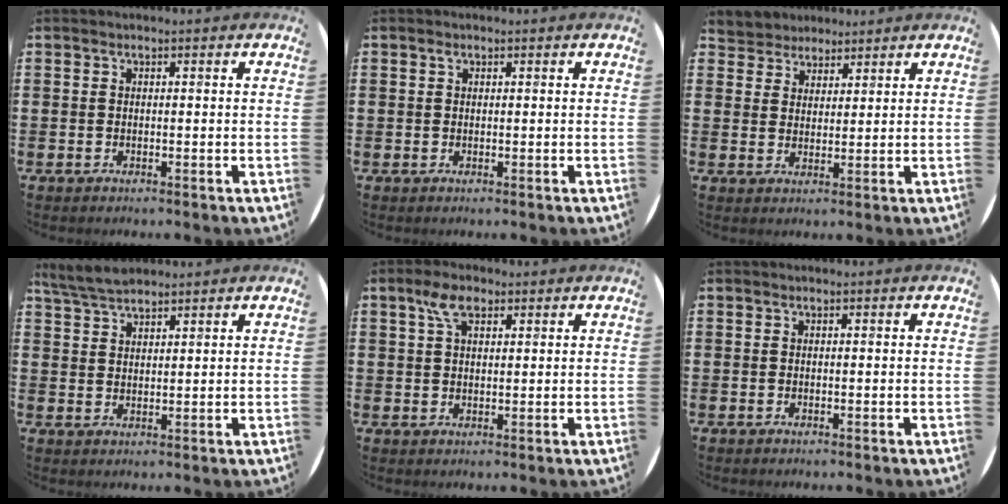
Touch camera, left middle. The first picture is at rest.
{"total": 0.6, "force": [0.4, 0.5, 0.1], "torque": [0.004, 0.000, 0.006]}
{"total": 4.2, "force": [3.8, 1.5, -0.5], "torque": [-0.006, -0.004, 0.076]}
{"total": 4.2, "force": [3.8, 0.9, 1.4], "torque": [-0.036, -0.005, 0.072]}
{"total": 4.3, "force": [2.7, 2.1, 2.6], "torque": [-0.050, 0.006, 0.046]}
{"total": 0.0}